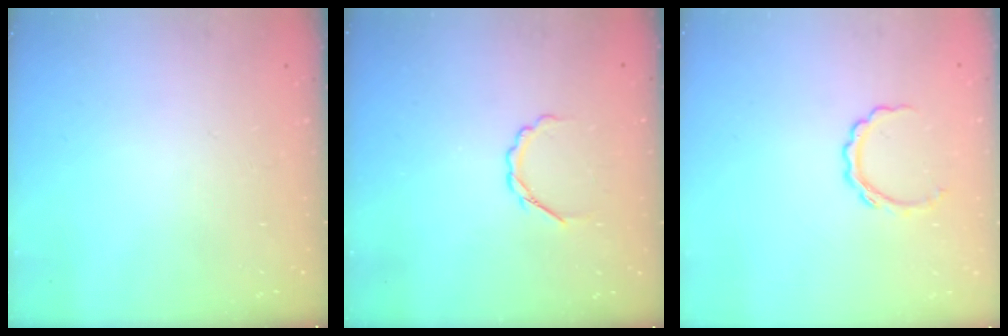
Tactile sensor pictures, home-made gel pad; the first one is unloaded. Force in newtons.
{"total": 3.1, "press": 3.0, "slide": 1.0}
{"total": 4.6, "press": 4.6, "slide": 0.3}